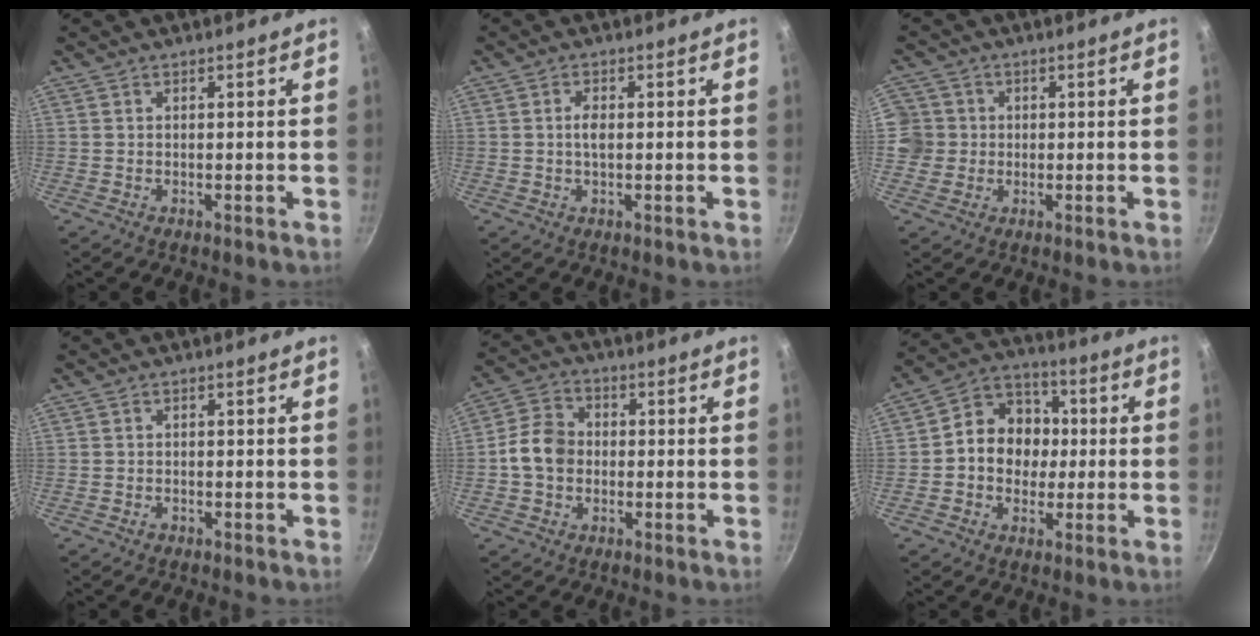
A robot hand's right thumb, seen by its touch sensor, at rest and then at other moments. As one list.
[{"total": 2.4, "force": [0.1, 1.0, 2.2], "torque": [-0.043, 0.003, -0.001]}, {"total": 5.9, "force": [0.0, 5.8, 1.3], "torque": [0.011, 0.004, -0.009]}, {"total": 0.7, "force": [-0.5, 0.5, 0.2], "torque": [-0.005, 0.005, -0.008]}, {"total": 7.7, "force": [-0.9, 6.2, 4.5], "torque": [-0.057, 0.022, -0.031]}, {"total": 12.0, "force": [-0.1, 10.2, 6.3], "torque": [-0.054, 0.025, -0.021]}]